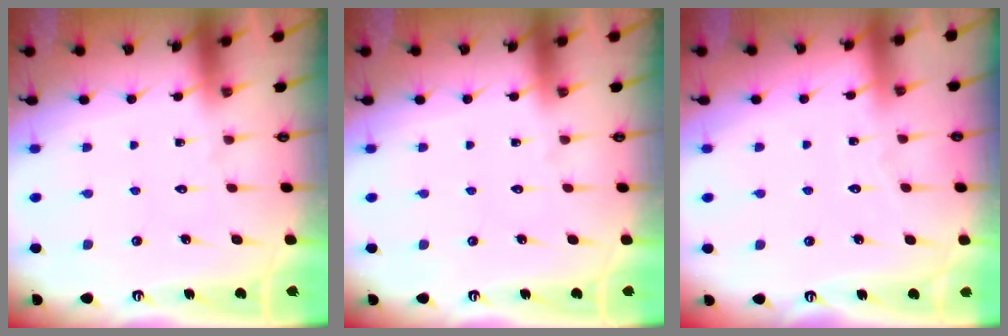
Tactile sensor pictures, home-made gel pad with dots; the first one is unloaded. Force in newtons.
{"total": 0.0}
{"total": 1.8, "press": 1.8, "slide": 0.2}